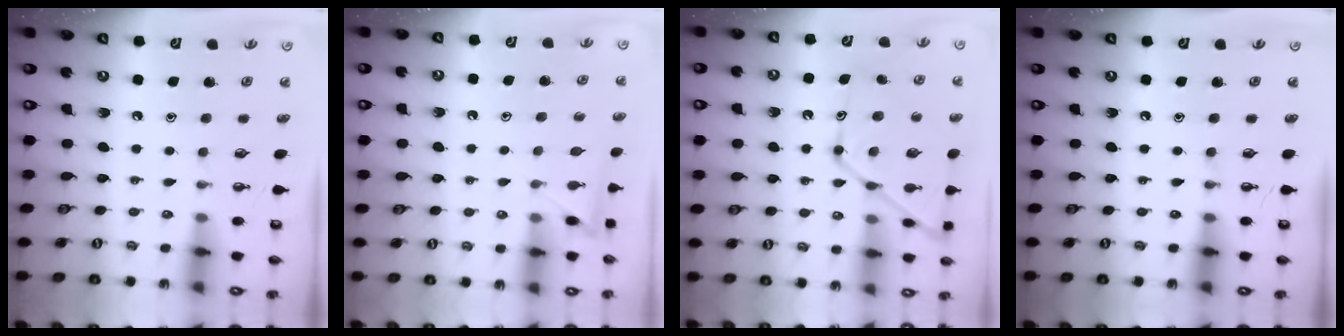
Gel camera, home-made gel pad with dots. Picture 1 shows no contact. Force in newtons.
{"total": 3.6, "press": 3.6, "slide": 0.4}
{"total": 15.4, "press": 15.3, "slide": 1.3}
{"total": 0.0}